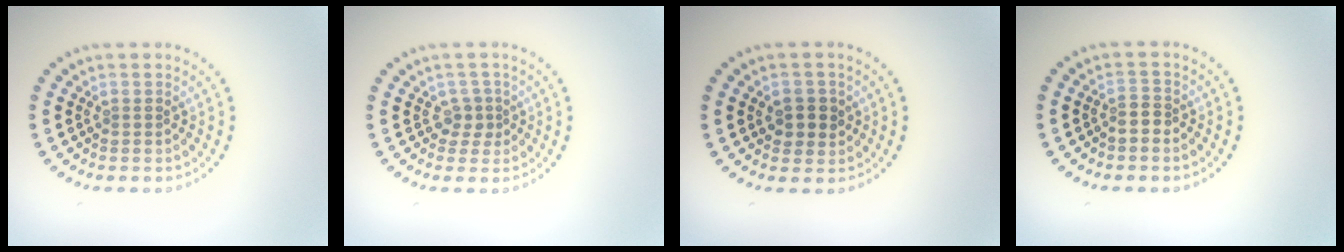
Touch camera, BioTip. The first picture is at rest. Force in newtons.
{"total": 1.5, "press": 1.1, "slide": 1.0}
{"total": 2.3, "press": 2.2, "slide": 0.6}
{"total": 1.5, "press": 1.2, "slide": 0.9}